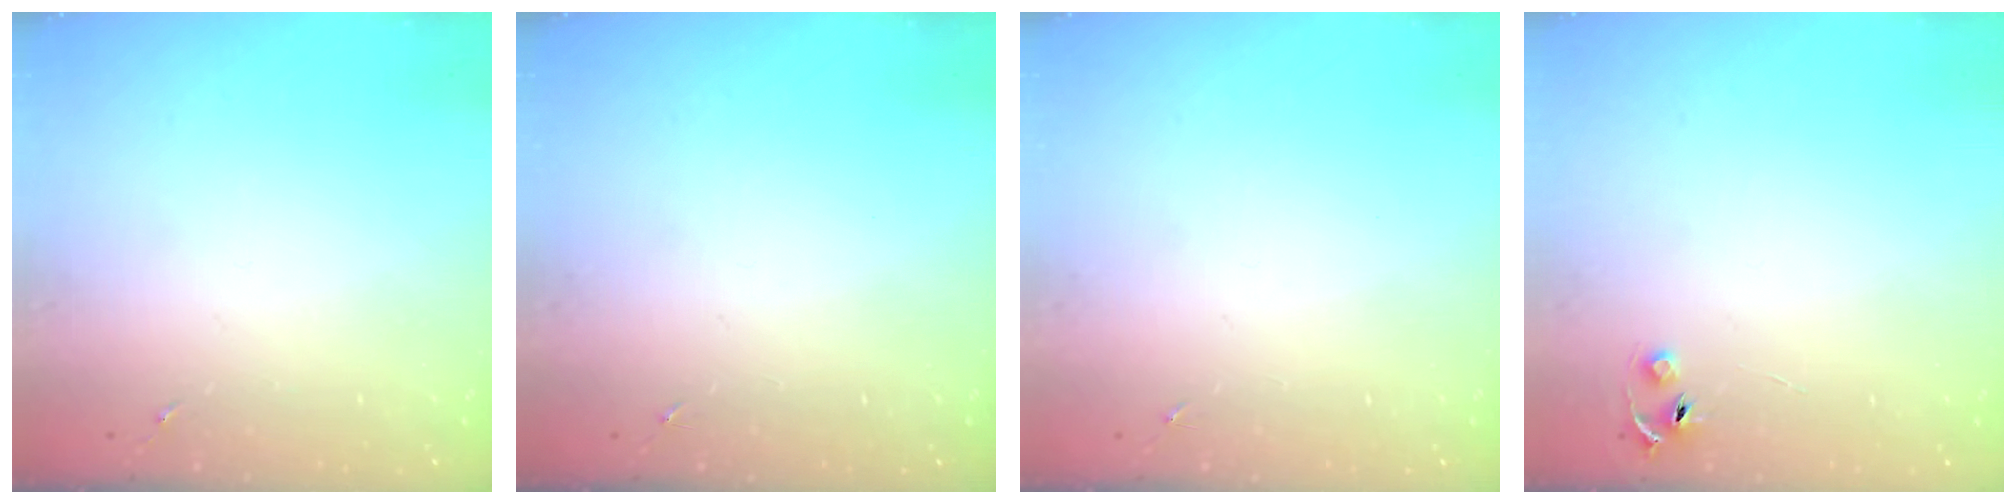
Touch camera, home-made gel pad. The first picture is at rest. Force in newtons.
{"total": 0.0}
{"total": 0.0}
{"total": 4.0, "press": 3.9, "slide": 0.4}